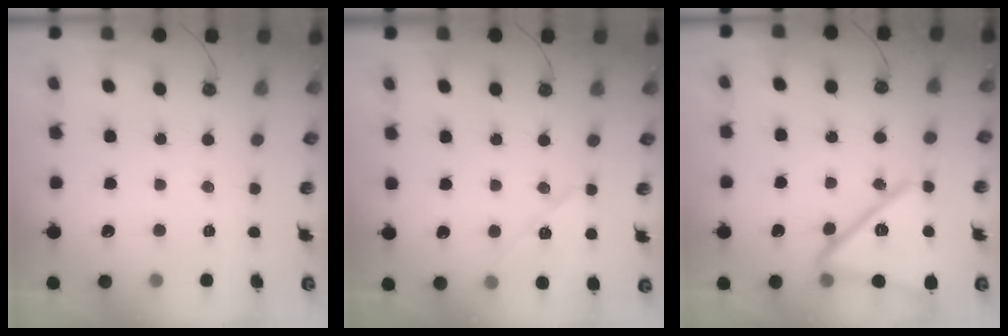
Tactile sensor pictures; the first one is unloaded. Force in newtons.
{"total": 9.6, "press": 9.6, "slide": 1.0}
{"total": 19.7, "press": 19.7, "slide": 1.3}